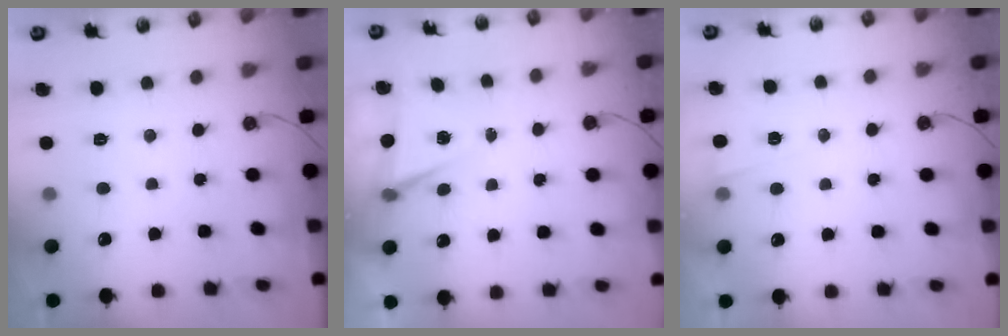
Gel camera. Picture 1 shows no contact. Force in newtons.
{"total": 5.6, "press": 3.2, "slide": 4.6}
{"total": 2.7, "press": 2.3, "slide": 1.5}